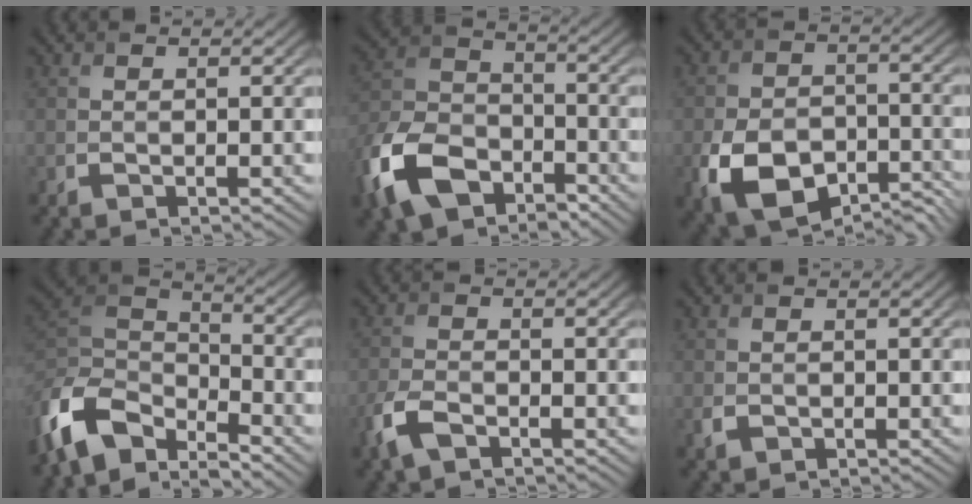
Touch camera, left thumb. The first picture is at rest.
{"total": 12.8, "force": [-7.4, 7.5, 7.3], "torque": [-0.180, -0.014, -0.159]}
{"total": 10.7, "force": [-4.9, 6.8, 6.6], "torque": [-0.142, -0.028, -0.080]}
{"total": 11.1, "force": [-7.5, 5.4, 6.2], "torque": [-0.144, -0.008, -0.155]}
{"total": 3.8, "force": [-2.3, 1.7, 2.5], "torque": [-0.063, -0.006, -0.056]}
{"total": 1.0, "force": [-0.2, 0.9, 0.4], "torque": [-0.009, -0.008, -0.004]}